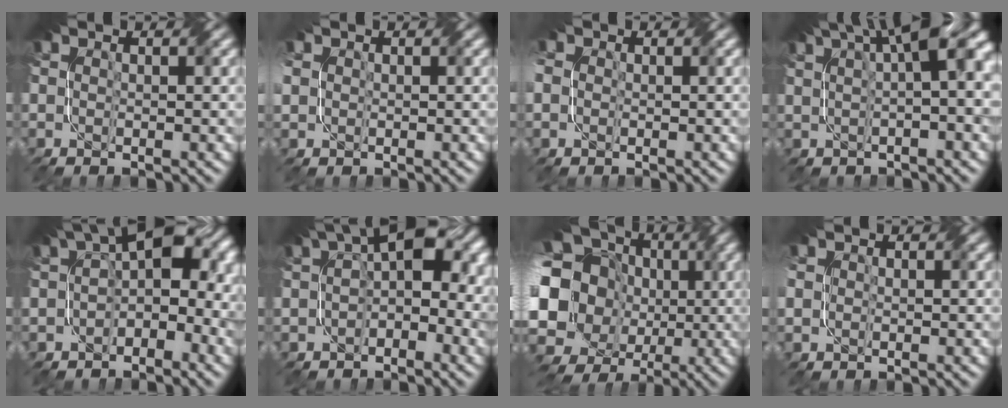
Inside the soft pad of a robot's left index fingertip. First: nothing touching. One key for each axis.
{"total": 2.0, "fx": 0.6, "fy": 1.9, "fz": 0.2, "tx": -0.012, "ty": 0.010, "tz": 0.009}
{"total": 2.2, "fx": 0.3, "fy": 2.1, "fz": 0.6, "tx": -0.019, "ty": 0.017, "tz": -0.005}
{"total": 7.7, "fx": 3.2, "fy": 2.1, "fz": 6.6, "tx": -0.079, "ty": 0.032, "tz": 0.046}
{"total": 6.7, "fx": -0.1, "fy": 4.1, "fz": 5.4, "tx": -0.072, "ty": 0.025, "tz": -0.022}
{"total": 5.5, "fx": 0.3, "fy": 3.0, "fz": 4.6, "tx": -0.060, "ty": 0.027, "tz": -0.011}
{"total": 17.4, "fx": 1.0, "fy": 16.0, "fz": 6.5, "tx": -0.177, "ty": 0.020, "tz": -0.016}
{"total": 2.0, "fx": 1.0, "fy": 1.8, "fz": 0.1, "tx": 0.002, "ty": 0.019, "tz": 0.002}